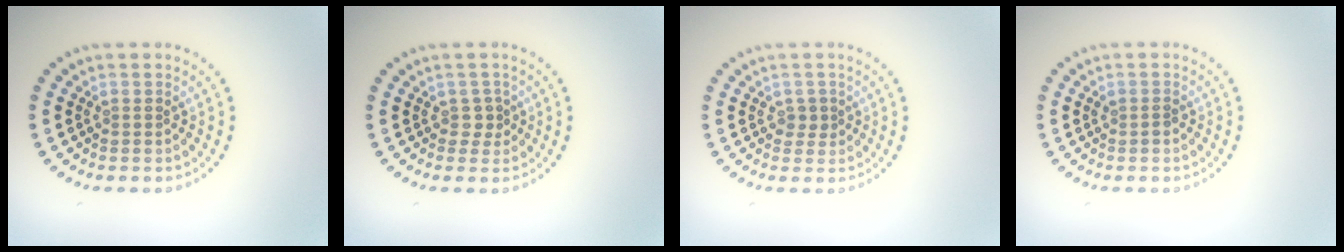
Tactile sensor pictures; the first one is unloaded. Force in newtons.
{"total": 1.2, "press": 1.0, "slide": 0.6}
{"total": 1.1, "press": 1.0, "slide": 0.4}
{"total": 0.7, "press": 0.7, "slide": 0.2}